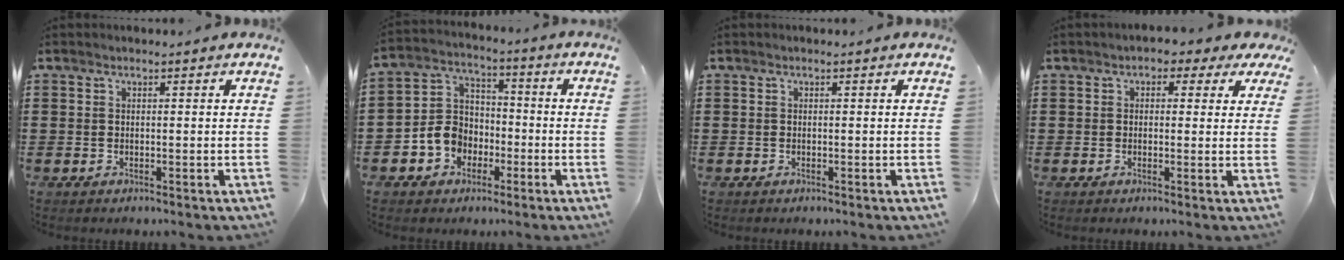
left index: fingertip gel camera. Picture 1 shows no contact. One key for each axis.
{"total": 6.9, "fx": -2.8, "fy": 6.0, "fz": 2.2, "tx": -0.072, "ty": 0.017, "tz": -0.057}
{"total": 0.0}
{"total": 2.0, "fx": 0.6, "fy": 1.4, "fz": 1.3, "tx": -0.022, "ty": 0.005, "tz": 0.006}